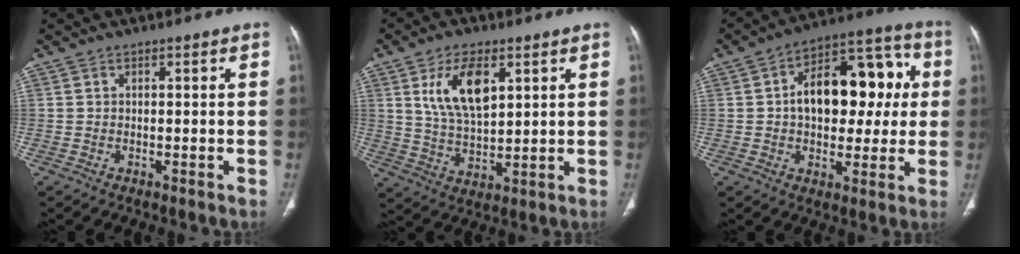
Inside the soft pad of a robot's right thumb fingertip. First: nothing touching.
{"total": 11.4, "force": [4.4, 5.8, 8.8], "torque": [-0.147, -0.017, 0.089]}
{"total": 19.2, "force": [2.1, 11.6, 15.1], "torque": [-0.174, 0.039, 0.030]}